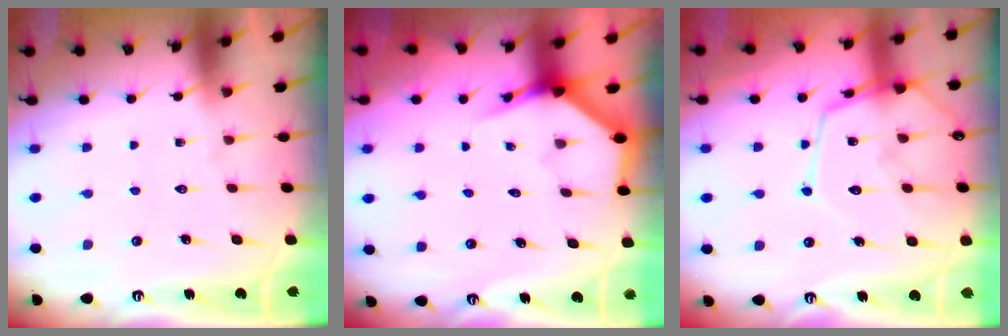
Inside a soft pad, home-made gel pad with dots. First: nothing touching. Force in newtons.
{"total": 4.0, "press": 4.0, "slide": 0.2}
{"total": 13.7, "press": 13.6, "slide": 1.3}